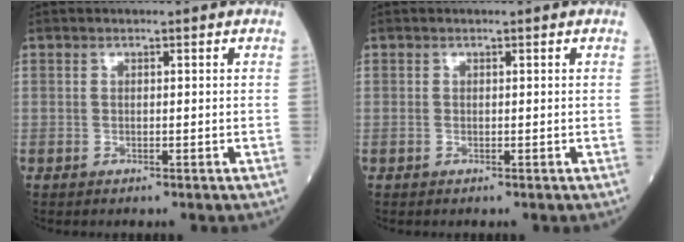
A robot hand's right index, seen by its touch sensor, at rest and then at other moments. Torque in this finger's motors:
{"motor_torque": [0.00, 0.00, -0.03, -0.01]}